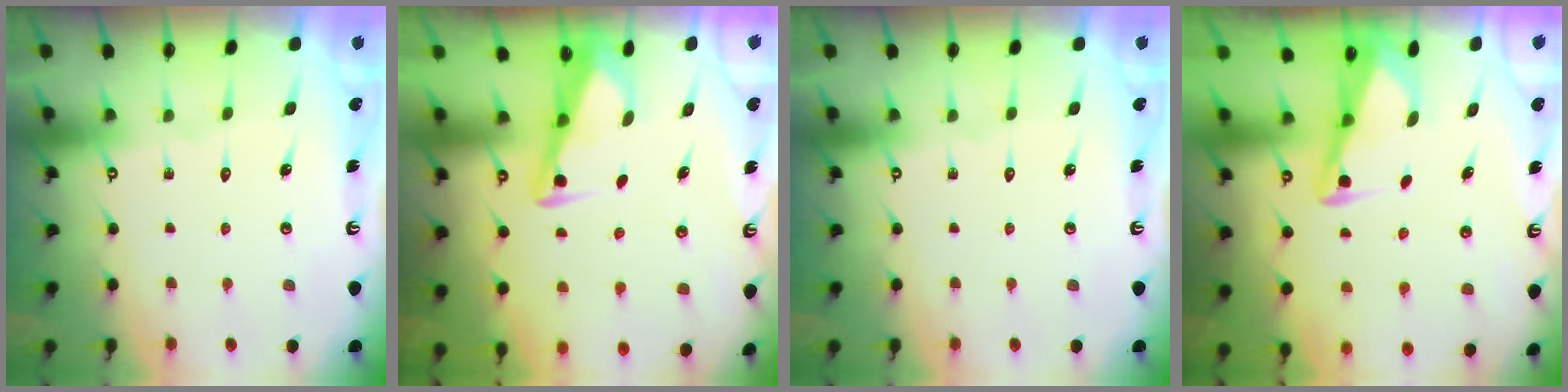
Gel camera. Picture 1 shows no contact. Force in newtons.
{"total": 3.5, "press": 3.5, "slide": 0.4}
{"total": 0.0}
{"total": 3.0, "press": 3.0, "slide": 0.4}